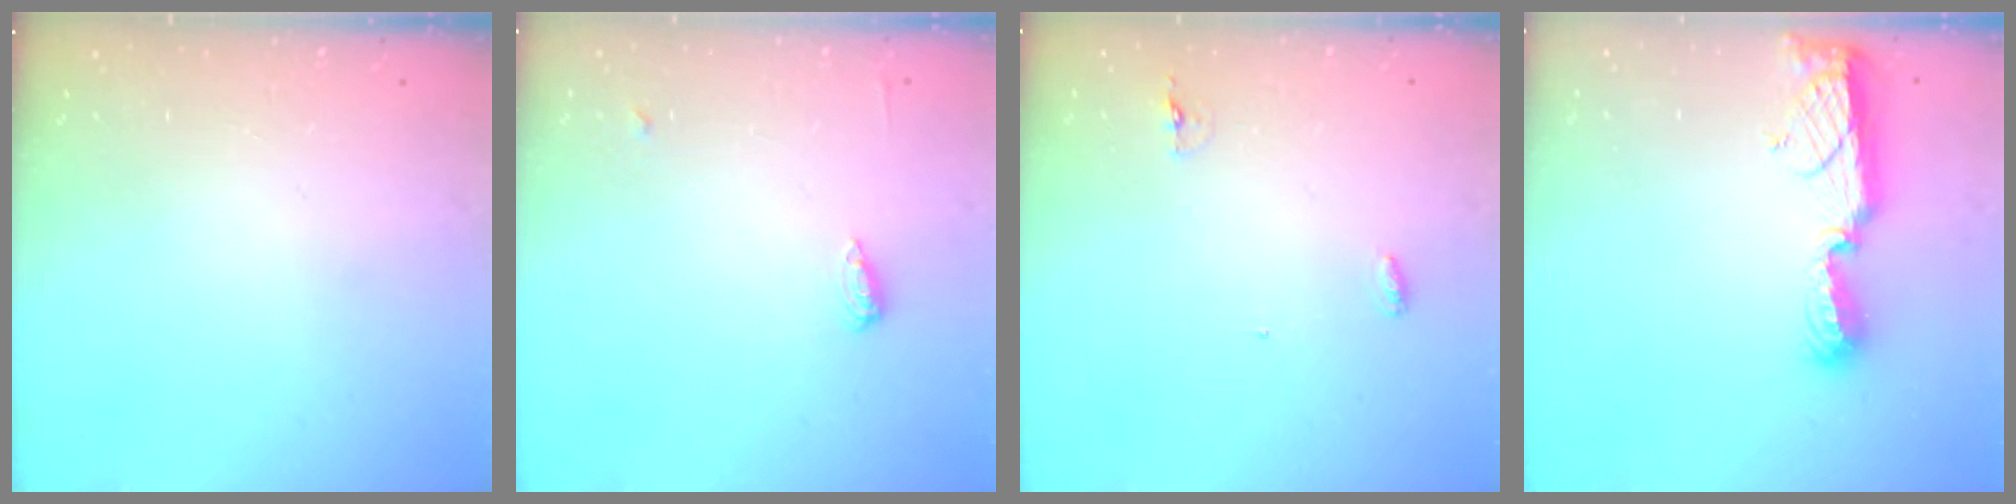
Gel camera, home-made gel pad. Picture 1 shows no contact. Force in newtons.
{"total": 5.5, "press": 5.4, "slide": 1.0}
{"total": 7.4, "press": 4.4, "slide": 6.0}
{"total": 11.5, "press": 10.3, "slide": 5.0}